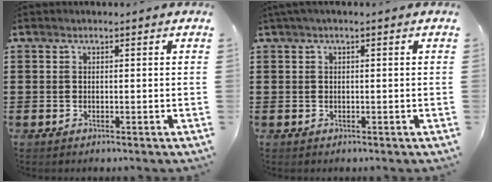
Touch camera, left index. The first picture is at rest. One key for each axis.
{"total": 0.8, "fx": -0.4, "fy": 0.0, "fz": 0.8, "tx": -0.011, "ty": -0.003, "tz": -0.006}